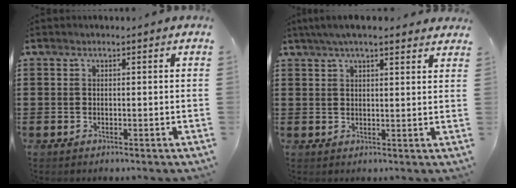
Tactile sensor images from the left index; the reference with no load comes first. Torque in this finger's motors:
{"motor_torque": [2.14, 0.00, 0.26, -0.01]}